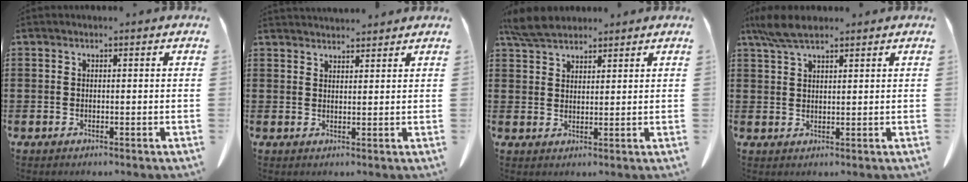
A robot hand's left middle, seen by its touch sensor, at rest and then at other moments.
{"total": 2.4, "force": [2.4, 0.1, 0.0], "torque": [-0.007, -0.004, 0.046]}
{"total": 4.7, "force": [4.1, 1.5, 1.9], "torque": [-0.048, -0.001, 0.078]}
{"total": 5.0, "force": [3.7, 1.3, 3.2], "torque": [-0.071, -0.001, 0.068]}